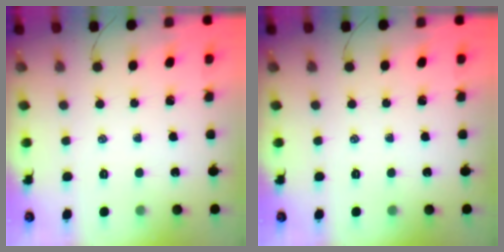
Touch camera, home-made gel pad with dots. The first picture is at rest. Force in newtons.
{"total": 0.0}